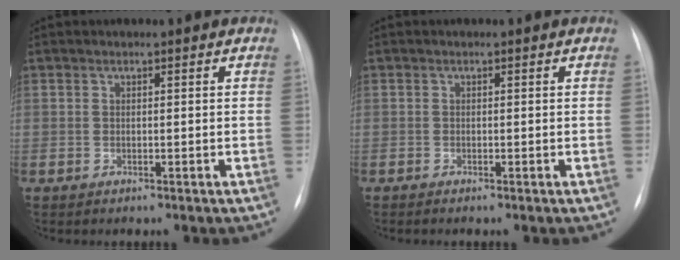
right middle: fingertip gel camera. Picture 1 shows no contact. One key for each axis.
{"total": 0.0}